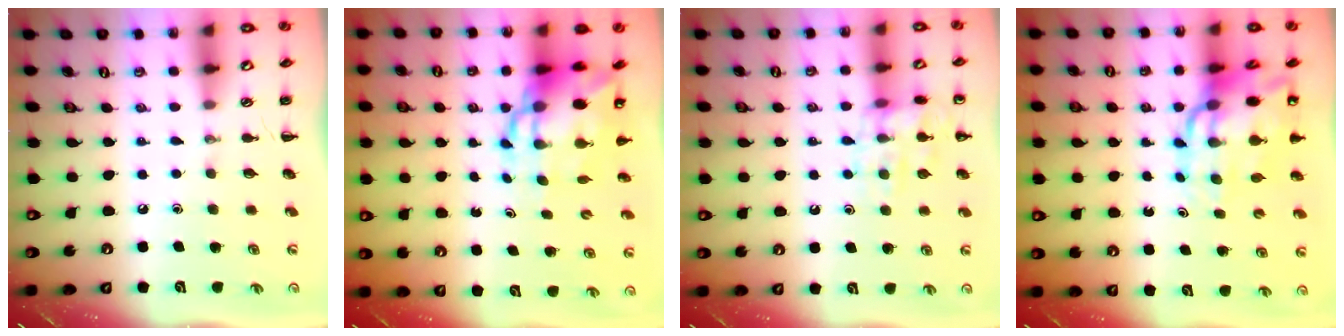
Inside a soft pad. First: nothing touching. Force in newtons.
{"total": 10.2, "press": 9.8, "slide": 2.7}
{"total": 12.0, "press": 12.0, "slide": 0.6}
{"total": 15.0, "press": 14.4, "slide": 4.1}